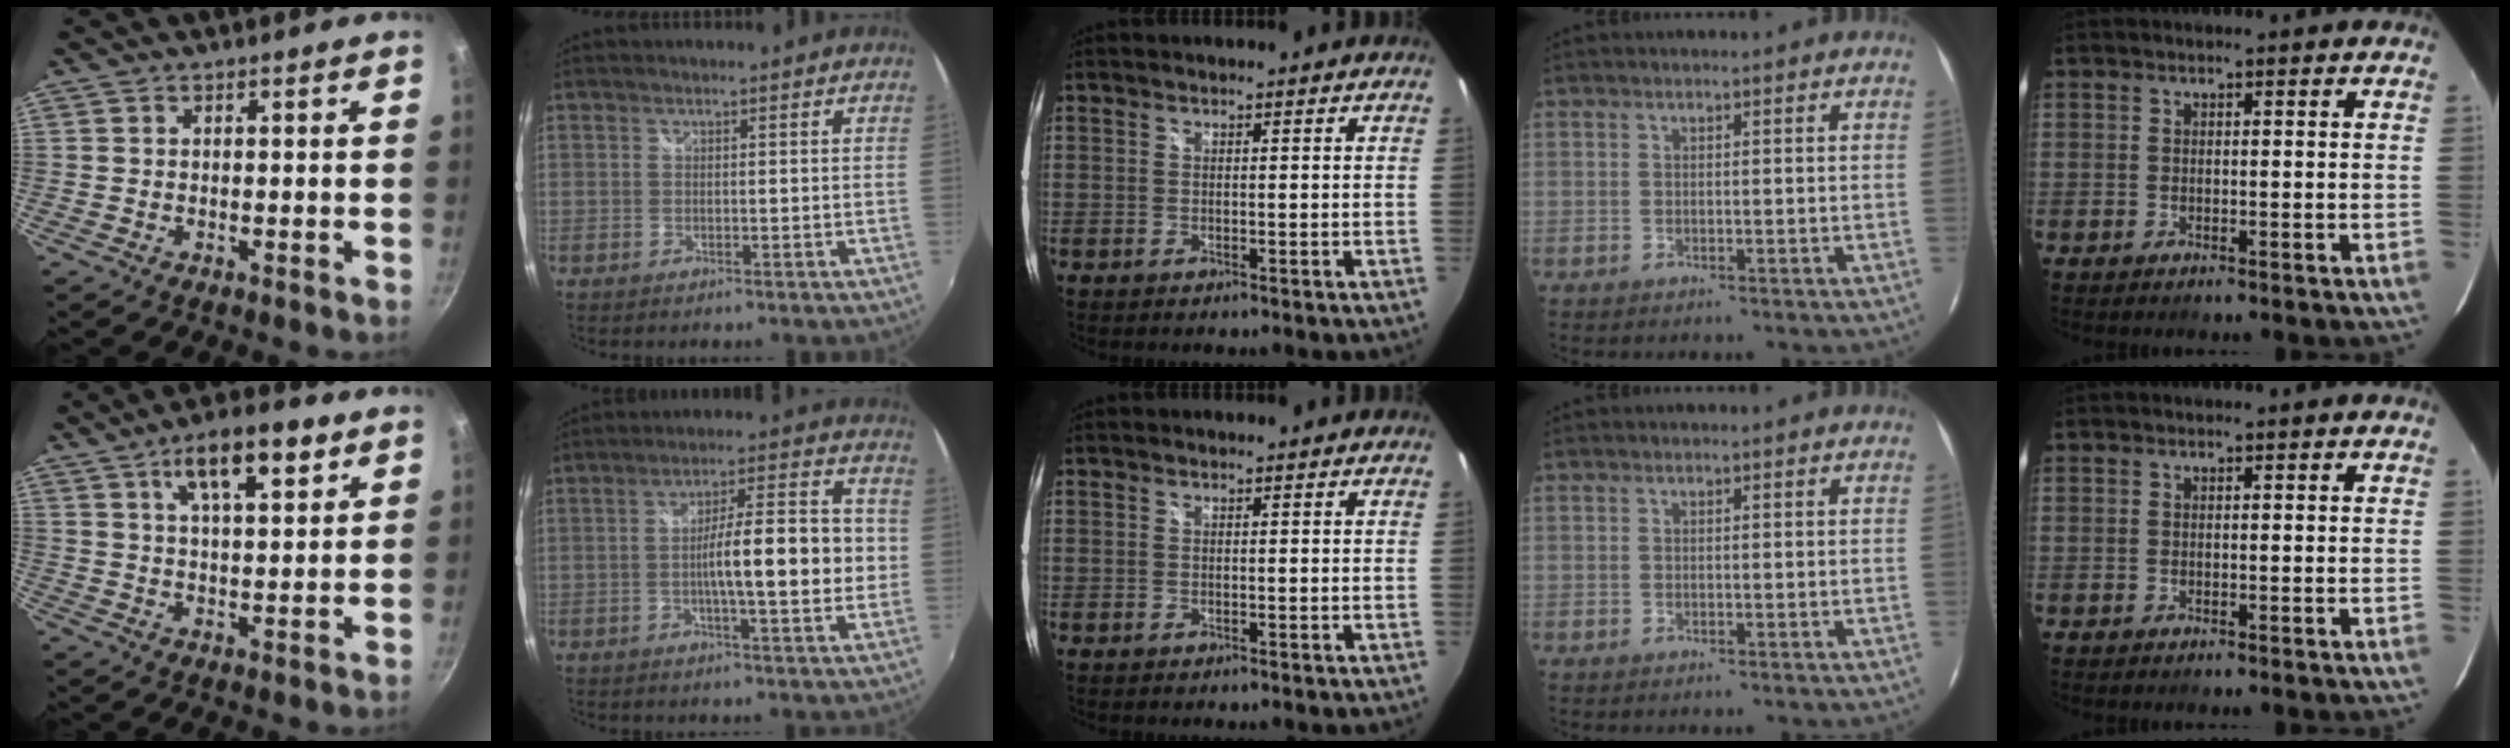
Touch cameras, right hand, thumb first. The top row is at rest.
{"thumb": {"total": 11.3, "force": [5.7, 4.1, 8.8], "torque": [-0.126, -0.015, 0.092]}, "index": {"total": 12.9, "force": [-1.2, 2.3, 12.6], "torque": [-0.203, 0.008, -0.022]}}